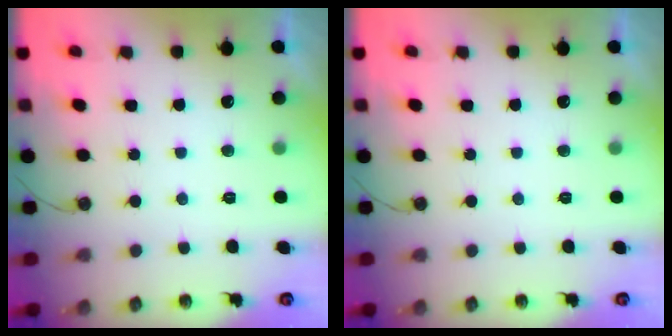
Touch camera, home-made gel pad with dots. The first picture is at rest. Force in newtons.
{"total": 0.0}